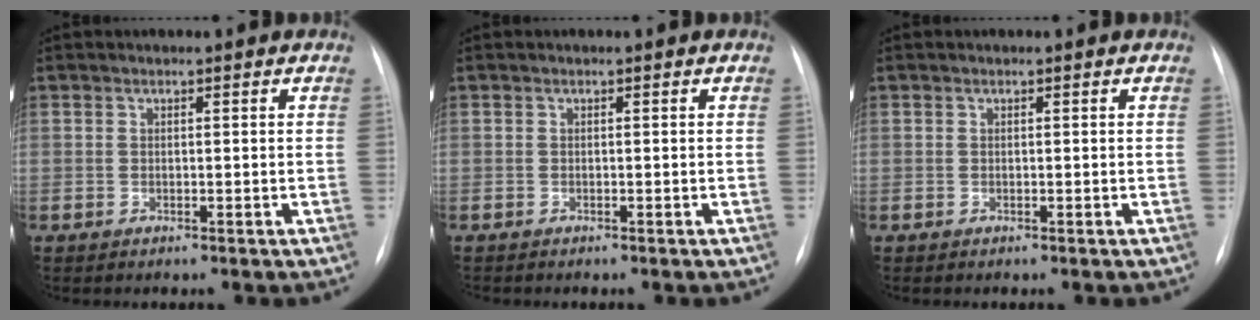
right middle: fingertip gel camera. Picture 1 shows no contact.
{"total": 0.0}
{"total": 0.0}